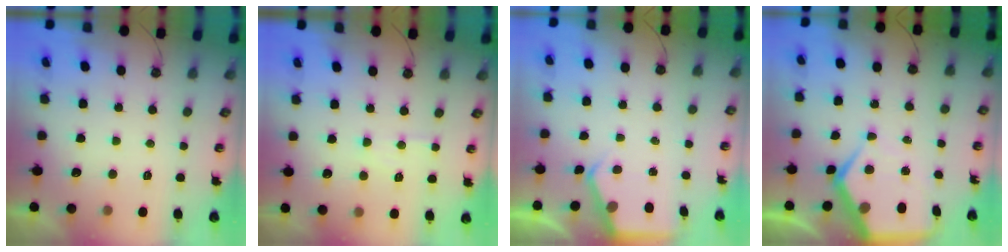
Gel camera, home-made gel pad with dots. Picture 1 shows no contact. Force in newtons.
{"total": 6.7, "press": 6.7, "slide": 0.7}
{"total": 3.9, "press": 3.9, "slide": 0.2}
{"total": 10.3, "press": 10.2, "slide": 1.0}